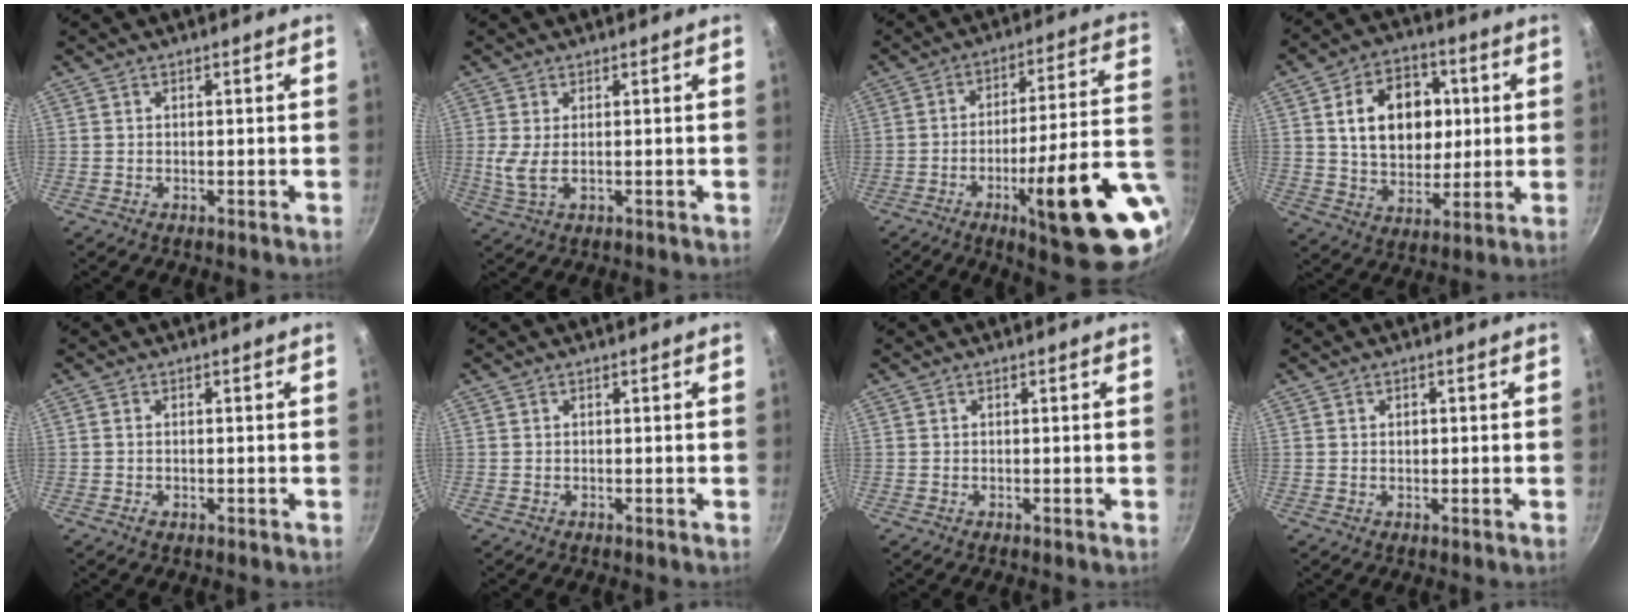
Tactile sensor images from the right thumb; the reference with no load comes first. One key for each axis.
{"total": 4.2, "fx": 0.1, "fy": 1.6, "fz": 3.8, "tx": -0.086, "ty": -0.006, "tz": 0.006}
{"total": 22.4, "fx": -6.5, "fy": 4.6, "fz": 21.0, "tx": -0.267, "ty": 0.020, "tz": -0.086}
{"total": 16.5, "fx": 3.2, "fy": 12.1, "fz": 10.8, "tx": -0.125, "ty": 0.004, "tz": 0.053}
{"total": 0.9, "fx": -0.3, "fy": 0.6, "fz": 0.6, "tx": -0.010, "ty": 0.000, "tz": -0.007}
{"total": 0.0}
{"total": 0.0}
{"total": 1.1, "fx": 0.2, "fy": 0.9, "fz": 0.7, "tx": -0.004, "ty": 0.003, "tz": 0.004}